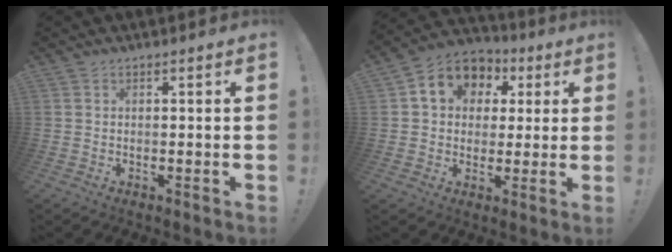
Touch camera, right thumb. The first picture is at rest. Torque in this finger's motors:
{"motor_torque": [1.17, 1.86, 0.85, 0.01, 0.05]}